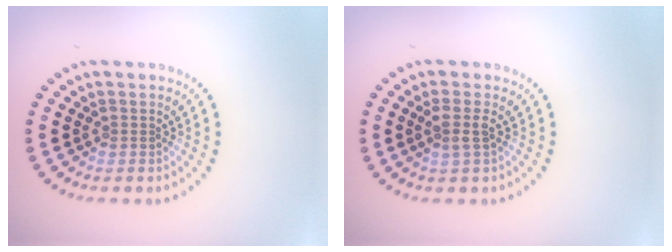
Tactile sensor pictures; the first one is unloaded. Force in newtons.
{"total": 1.5, "press": 1.3, "slide": 0.9}